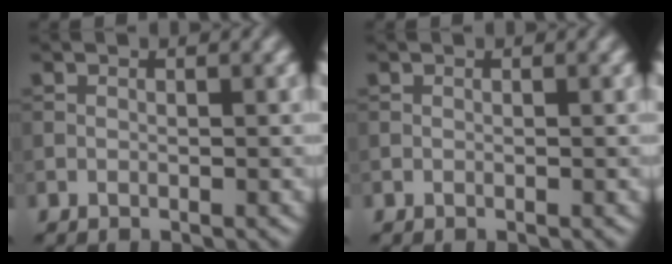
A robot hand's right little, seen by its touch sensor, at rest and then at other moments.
{"total": 0.0}